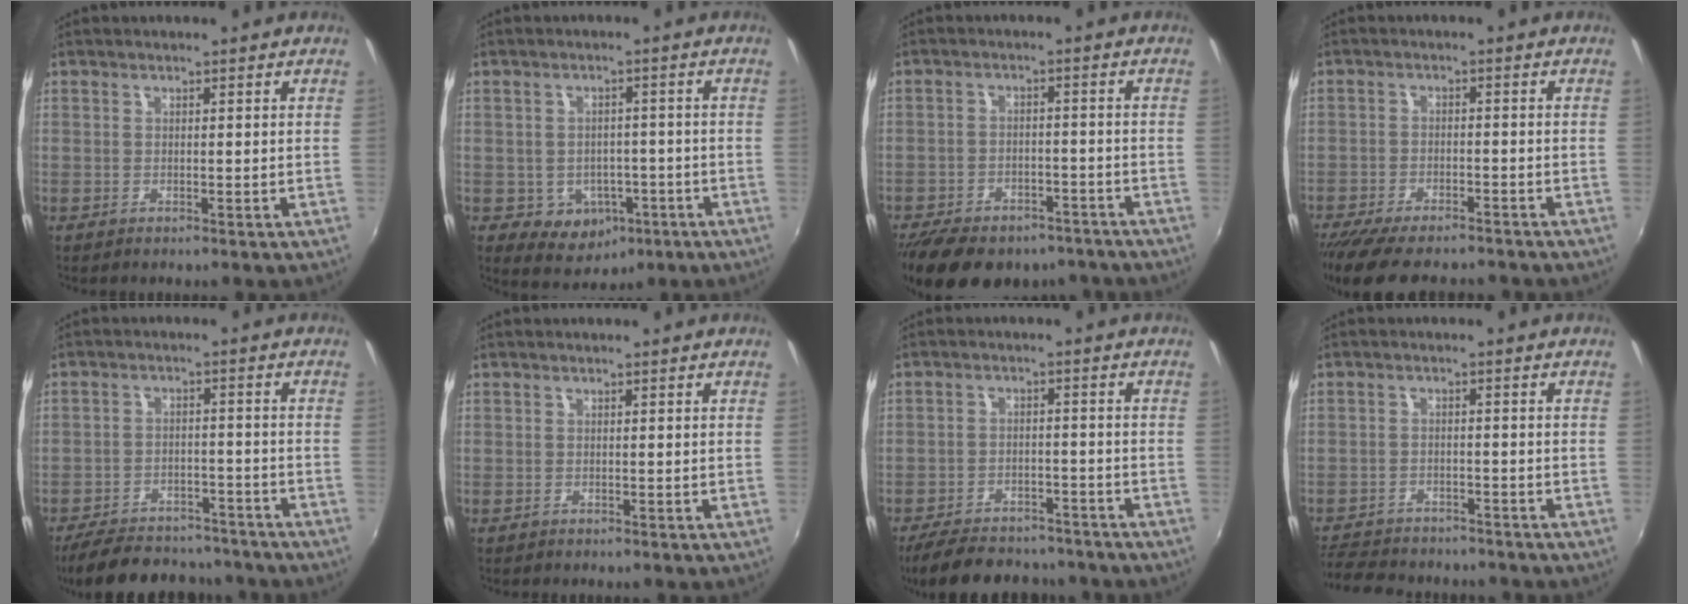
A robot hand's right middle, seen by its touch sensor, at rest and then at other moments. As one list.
[{"total": 7.3, "force": [-2.9, 6.2, 2.7], "torque": [-0.064, 0.008, -0.019]}, {"total": 18.9, "force": [-14.3, 8.9, 8.5], "torque": [-0.189, -0.012, -0.195]}, {"total": 13.2, "force": [-11.2, 3.3, 6.2], "torque": [-0.137, -0.038, -0.177]}, {"total": 18.9, "force": [-15.8, 7.5, 7.3], "torque": [-0.166, 0.015, -0.214]}, {"total": 0.0}, {"total": 16.3, "force": [-13.5, 6.5, 6.4], "torque": [-0.148, 0.007, -0.188]}, {"total": 12.3, "force": [-10.7, 4.3, 4.2], "torque": [-0.113, -0.007, -0.166]}]